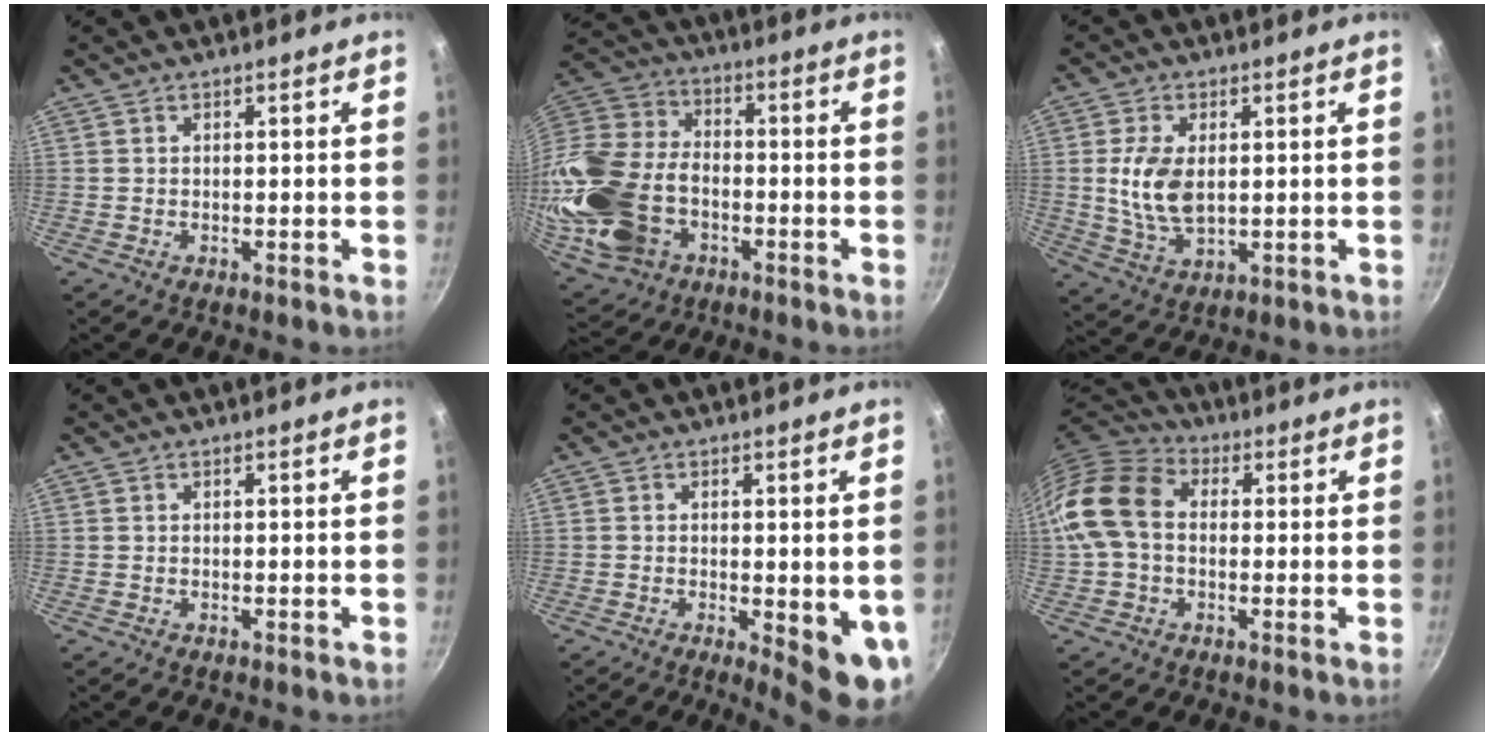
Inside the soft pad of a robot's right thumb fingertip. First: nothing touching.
{"total": 22.2, "force": [-6.0, 15.4, 14.8], "torque": [-0.306, 0.030, -0.110]}
{"total": 9.4, "force": [0.9, 5.5, 7.6], "torque": [-0.149, -0.011, 0.022]}
{"total": 0.0}
{"total": 8.3, "force": [-1.2, 2.5, 7.8], "torque": [-0.086, -0.012, -0.009]}
{"total": 13.1, "force": [0.5, 9.6, 9.0], "torque": [-0.152, 0.031, -0.011]}